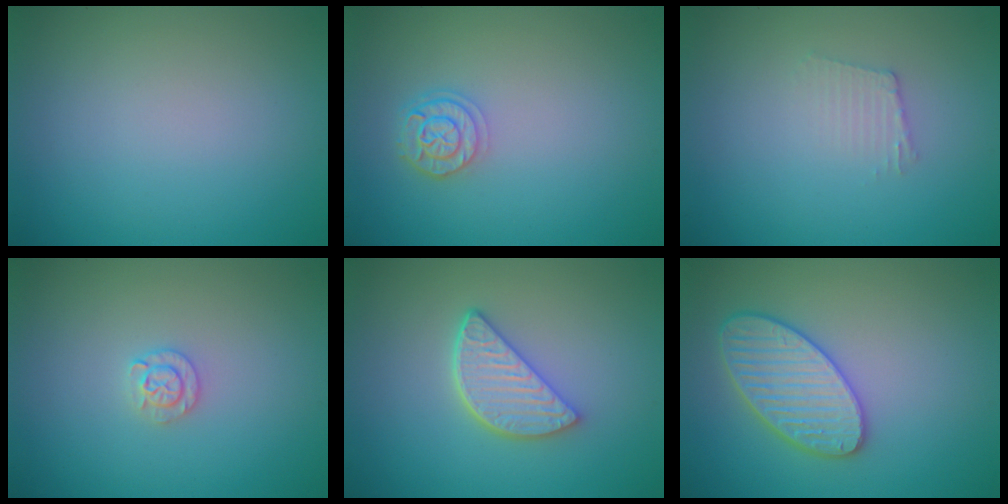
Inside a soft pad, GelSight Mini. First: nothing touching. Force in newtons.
{"total": 2.5, "press": 2.1, "slide": 1.4}
{"total": 1.2, "press": 1.2, "slide": 0.2}
{"total": 1.5, "press": 1.5, "slide": 0.1}
{"total": 3.9, "press": 3.3, "slide": 2.2}
{"total": 4.3, "press": 4.1, "slide": 1.3}